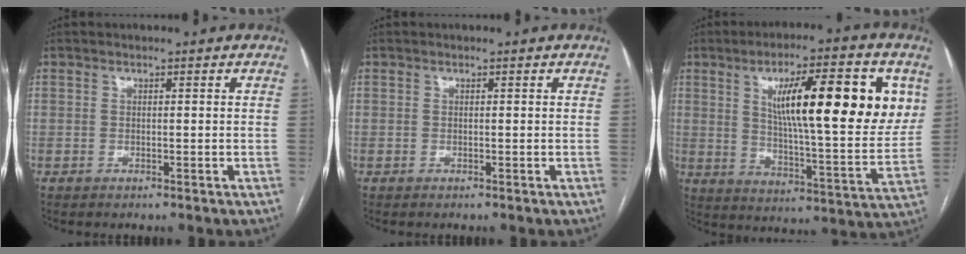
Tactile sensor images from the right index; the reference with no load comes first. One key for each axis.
{"total": 0.0}
{"total": 20.4, "fx": 6.7, "fy": 3.9, "fz": 18.8, "tx": -0.271, "ty": 0.008, "tz": 0.101}